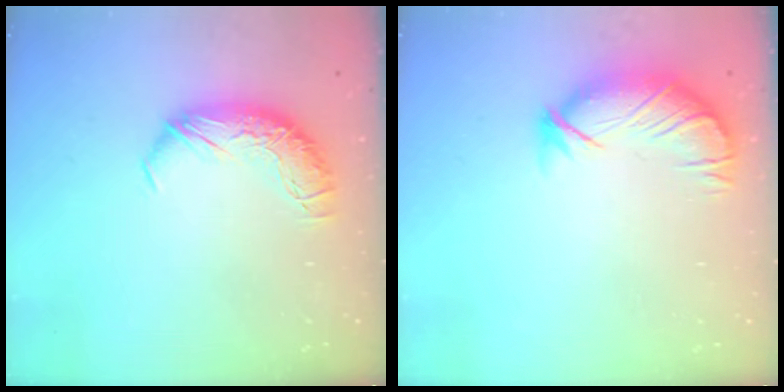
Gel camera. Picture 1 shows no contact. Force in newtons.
{"total": 3.9, "press": 3.3, "slide": 2.0}